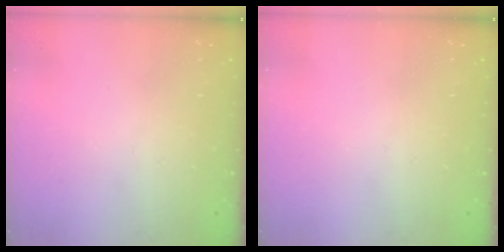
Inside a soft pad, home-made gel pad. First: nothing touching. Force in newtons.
{"total": 0.0}